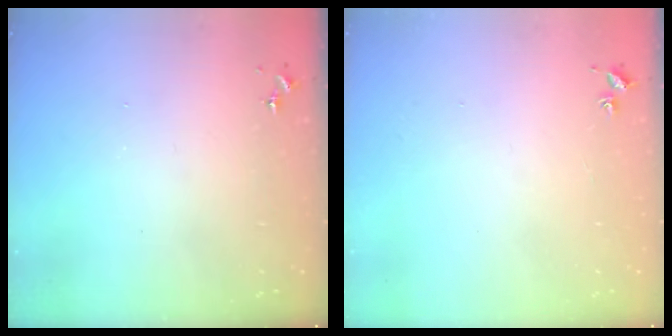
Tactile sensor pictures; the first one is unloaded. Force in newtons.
{"total": 1.9, "press": 1.9, "slide": 0.2}